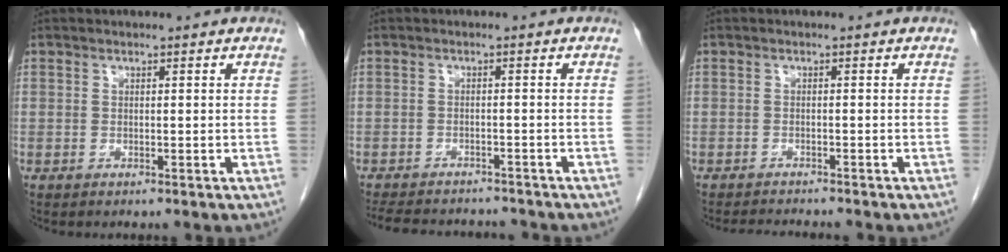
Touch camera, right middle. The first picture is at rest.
{"total": 11.8, "force": [-10.7, 3.2, 3.8], "torque": [-0.084, -0.001, -0.142]}
{"total": 3.8, "force": [-3.7, -0.1, 1.0], "torque": [-0.016, -0.015, -0.056]}